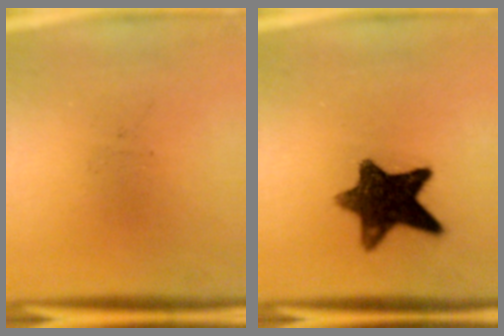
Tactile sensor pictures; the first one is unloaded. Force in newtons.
{"total": 11.1}